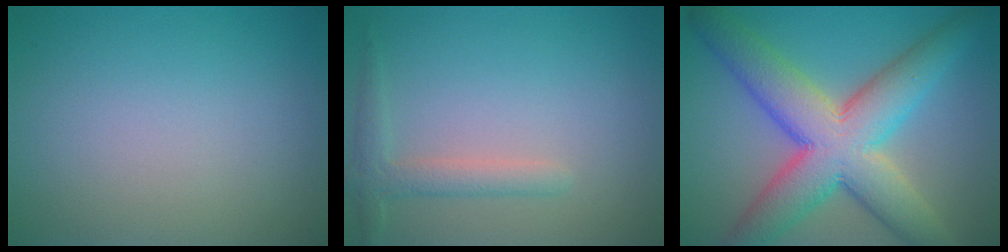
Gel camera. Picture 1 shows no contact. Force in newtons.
{"total": 2.3, "press": 2.3, "slide": 0.2}
{"total": 10.5, "press": 10.5, "slide": 0.4}